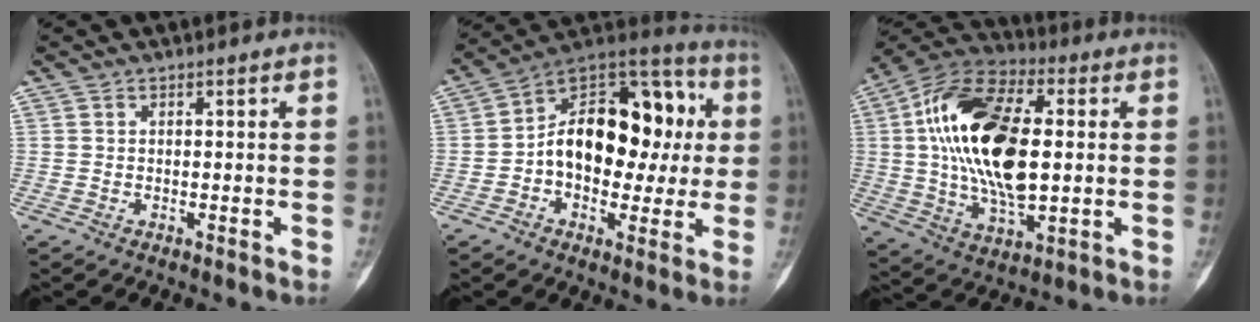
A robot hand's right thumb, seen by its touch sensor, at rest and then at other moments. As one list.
[{"total": 21.0, "force": [0.8, 13.3, 16.2], "torque": [-0.201, 0.043, 0.005]}, {"total": 23.2, "force": [2.1, 11.8, 19.8], "torque": [-0.370, 0.003, 0.033]}]